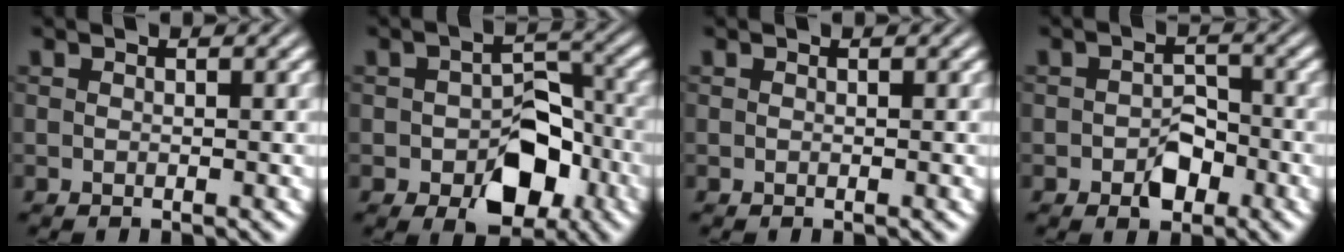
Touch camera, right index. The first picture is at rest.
{"total": 6.3, "force": [-2.3, 3.7, 4.5], "torque": [-0.039, -0.019, -0.028]}
{"total": 0.0}
{"total": 2.5, "force": [-1.5, 1.2, 1.7], "torque": [-0.001, -0.004, -0.024]}